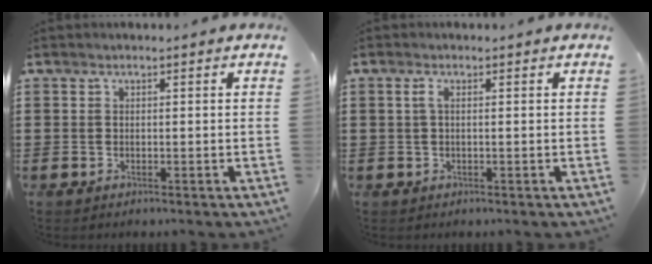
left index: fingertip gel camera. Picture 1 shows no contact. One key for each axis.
{"total": 1.5, "fx": 0.1, "fy": 0.4, "fz": 1.4, "tx": -0.028, "ty": 0.001, "tz": 0.001}